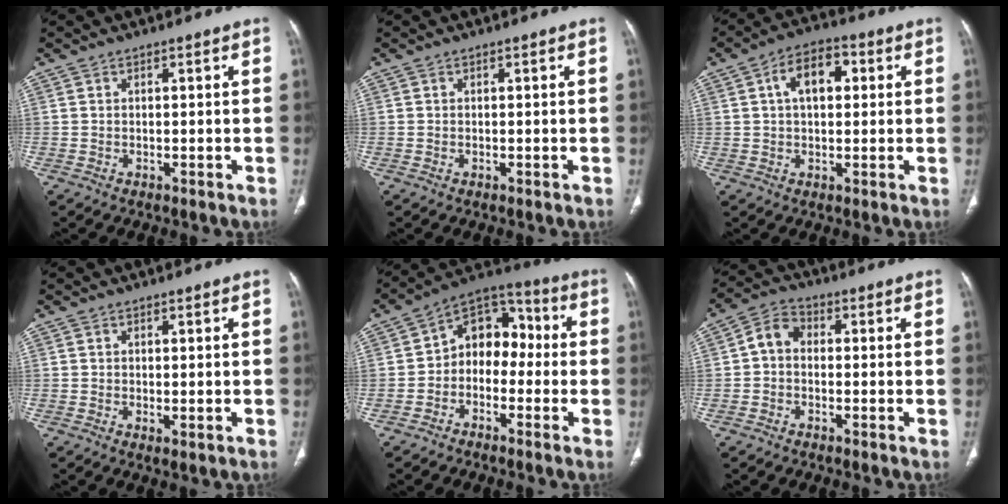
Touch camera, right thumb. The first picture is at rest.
{"total": 0.0}
{"total": 8.6, "force": [2.1, 5.0, 6.7], "torque": [-0.097, 0.017, 0.029]}
{"total": 1.2, "force": [-0.1, 0.4, 1.1], "torque": [-0.025, -0.007, 0.001]}
{"total": 10.7, "force": [-1.1, 8.0, 7.1], "torque": [-0.066, 0.048, -0.039]}
{"total": 5.2, "force": [-0.2, 4.0, 3.4], "torque": [-0.048, 0.015, -0.018]}